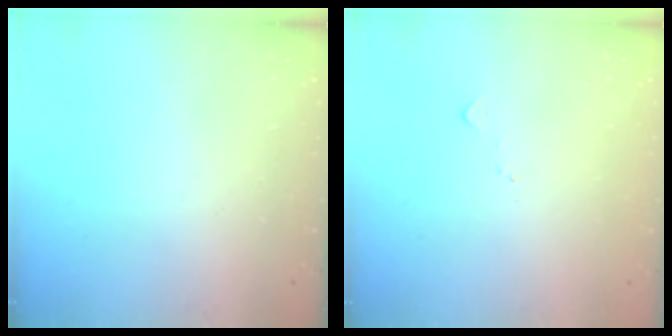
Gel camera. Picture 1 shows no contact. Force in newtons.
{"total": 6.0, "press": 5.9, "slide": 0.7}